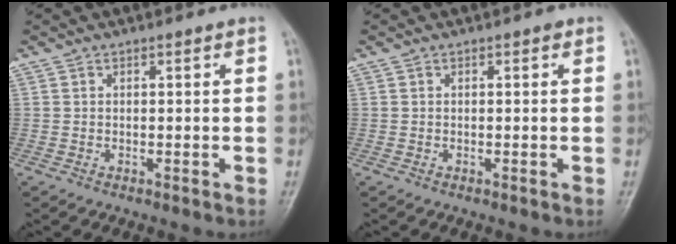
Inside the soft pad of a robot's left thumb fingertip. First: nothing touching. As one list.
[{"total": 0.5, "force": [0.2, 0.2, 0.4], "torque": [-0.004, 0.001, 0.000]}]